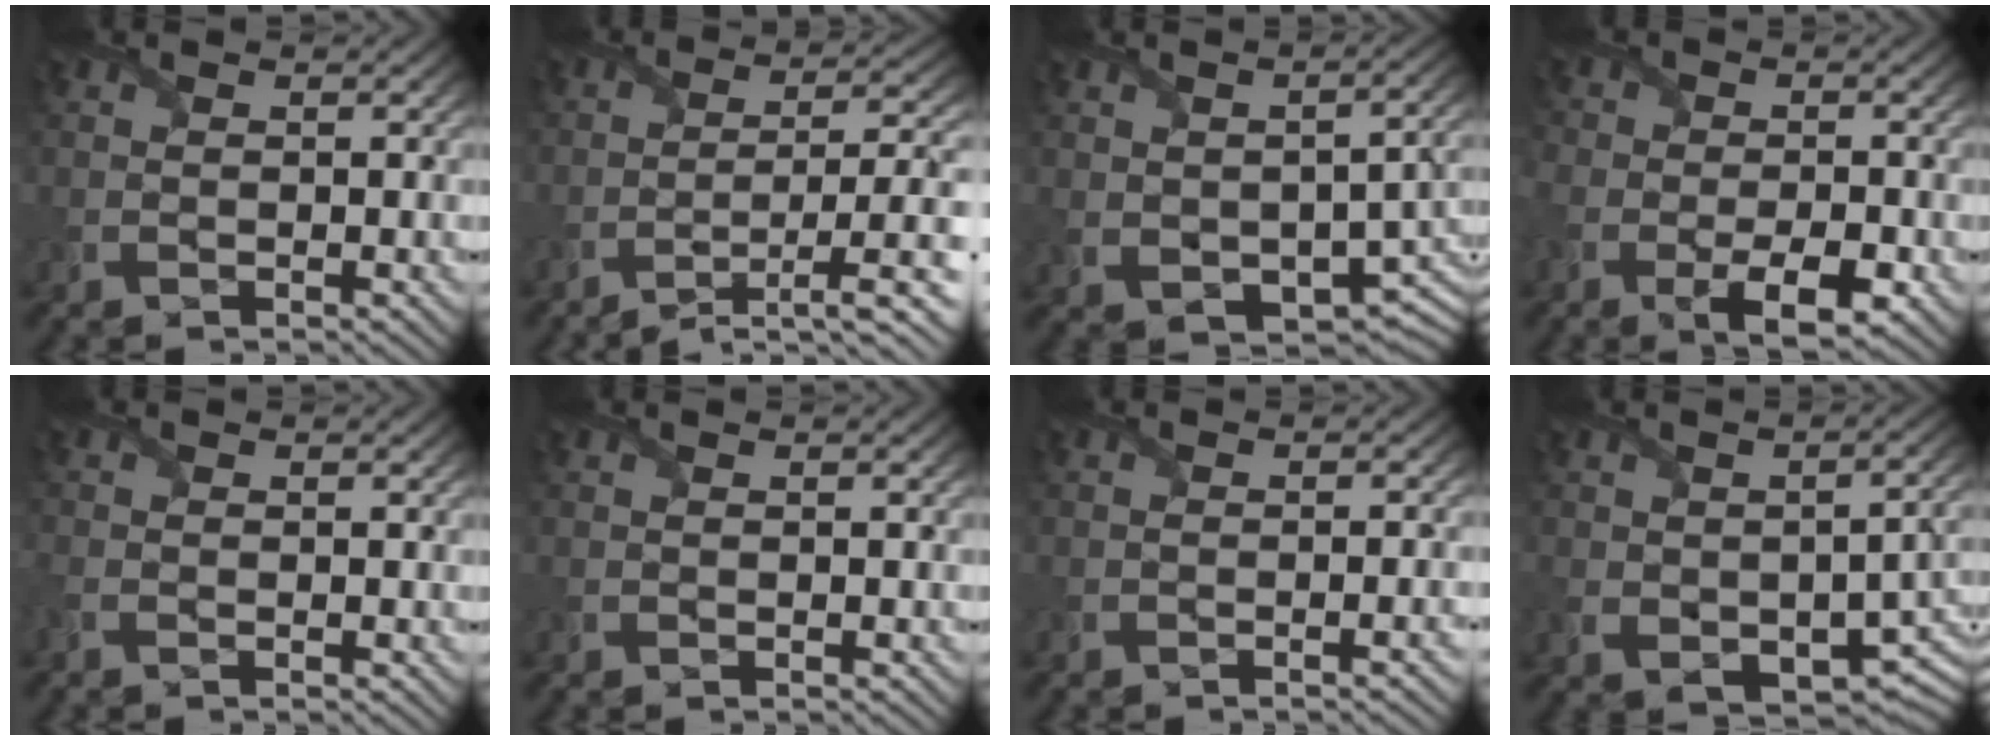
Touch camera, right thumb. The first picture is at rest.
{"total": 7.3, "force": [-4.2, 1.5, 5.8], "torque": [-0.085, 0.000, -0.065]}
{"total": 8.6, "force": [-1.8, 5.2, 6.6], "torque": [-0.112, -0.031, -0.014]}
{"total": 6.9, "force": [-3.2, 4.2, 4.5], "torque": [-0.076, -0.020, -0.046]}
{"total": 1.2, "force": [-0.8, 0.6, 0.7], "torque": [-0.021, -0.006, -0.015]}
{"total": 0.0}
{"total": 1.4, "force": [-0.8, 0.0, 1.1], "torque": [-0.010, 0.003, -0.015]}
{"total": 9.0, "force": [-2.7, 5.5, 6.6], "torque": [-0.109, -0.039, -0.024]}